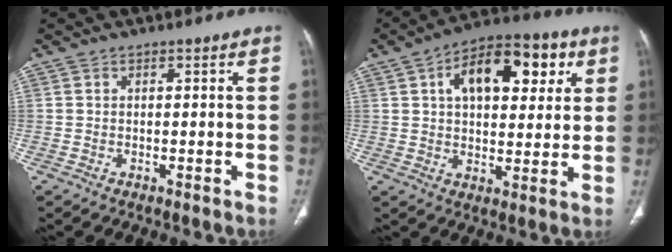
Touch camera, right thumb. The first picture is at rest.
{"total": 17.2, "force": [5.9, 9.4, 13.1], "torque": [-0.150, 0.009, 0.086]}